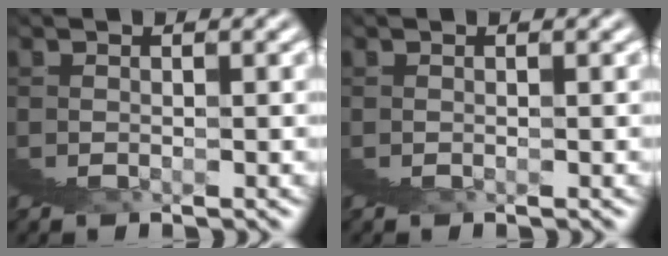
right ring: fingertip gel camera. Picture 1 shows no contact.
{"total": 0.0}